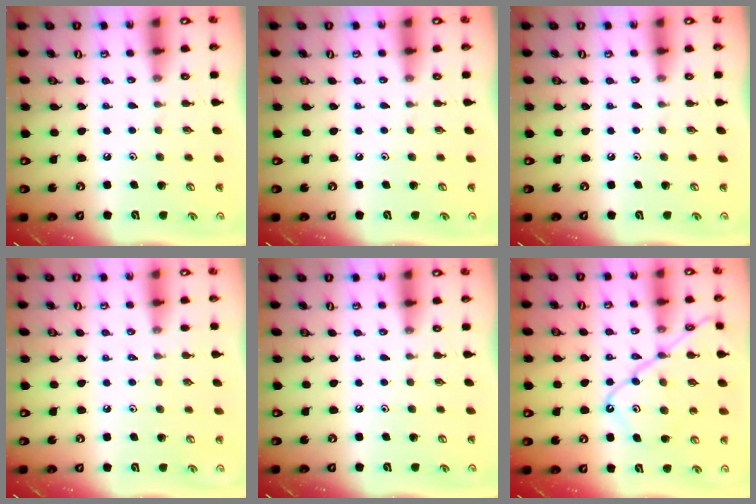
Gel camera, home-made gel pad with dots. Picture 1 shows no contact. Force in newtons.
{"total": 0.0}
{"total": 0.0}
{"total": 1.8, "press": 1.7, "slide": 0.4}
{"total": 0.0}
{"total": 13.9, "press": 13.9, "slide": 1.5}